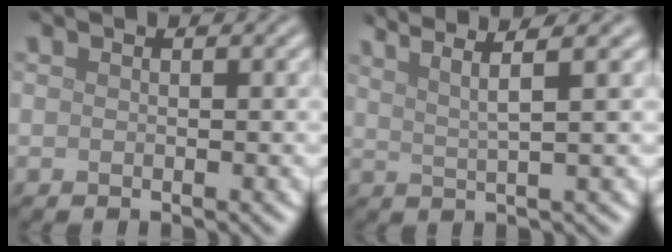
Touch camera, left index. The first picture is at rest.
{"total": 5.4, "force": [3.8, 0.9, 3.8], "torque": [-0.067, 0.021, 0.040]}